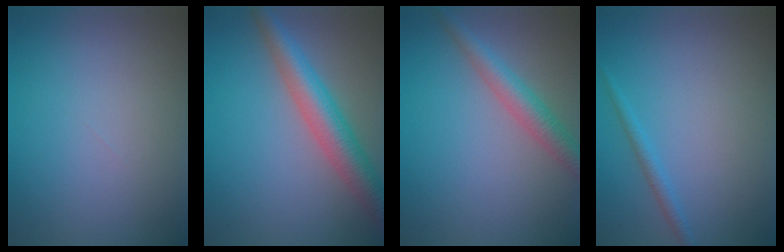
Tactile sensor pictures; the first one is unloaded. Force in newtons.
{"total": 5.3, "press": 5.3, "slide": 0.2}
{"total": 3.2, "press": 3.2, "slide": 0.1}
{"total": 1.2, "press": 1.1, "slide": 0.1}